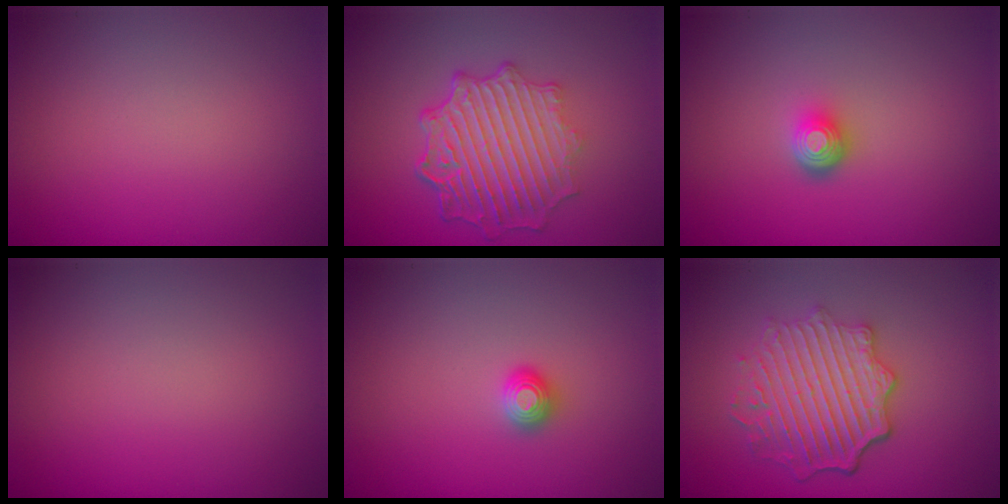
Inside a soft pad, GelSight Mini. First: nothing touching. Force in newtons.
{"total": 6.8, "press": 5.1, "slide": 4.5}
{"total": 2.2, "press": 1.4, "slide": 1.6}
{"total": 0.0}
{"total": 1.2, "press": 1.1, "slide": 0.2}
{"total": 5.7, "press": 4.4, "slide": 3.5}